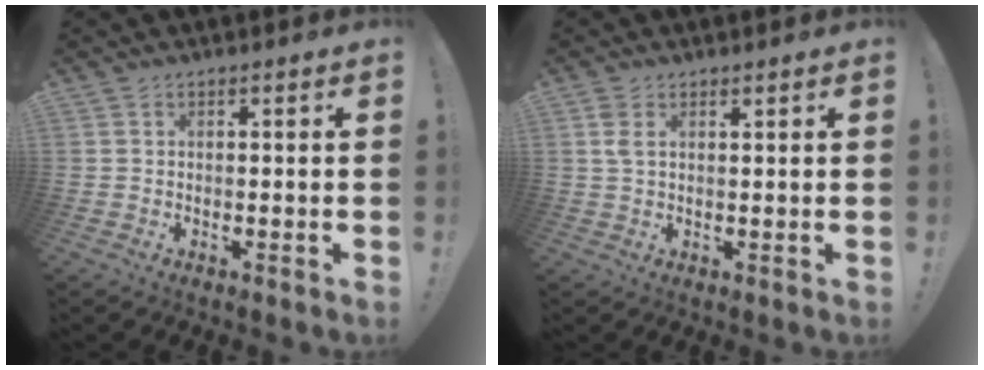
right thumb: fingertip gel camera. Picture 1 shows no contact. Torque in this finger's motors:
{"motor_torque": [0.00, 0.00, 0.16, -0.09, 0.00]}